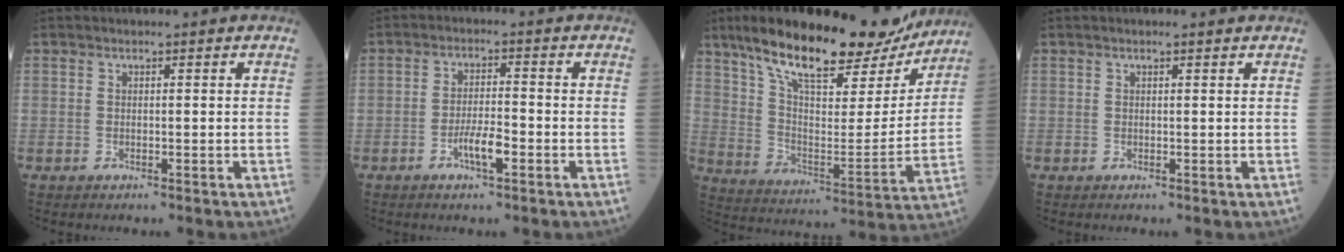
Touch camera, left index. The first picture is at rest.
{"total": 4.2, "force": [-2.2, 0.8, 3.6], "torque": [-0.070, -0.002, -0.041]}
{"total": 23.9, "force": [18.9, 6.9, 12.9], "torque": [-0.207, 0.002, 0.288]}
{"total": 0.7, "force": [0.5, -0.1, 0.5], "torque": [-0.010, 0.003, 0.009]}